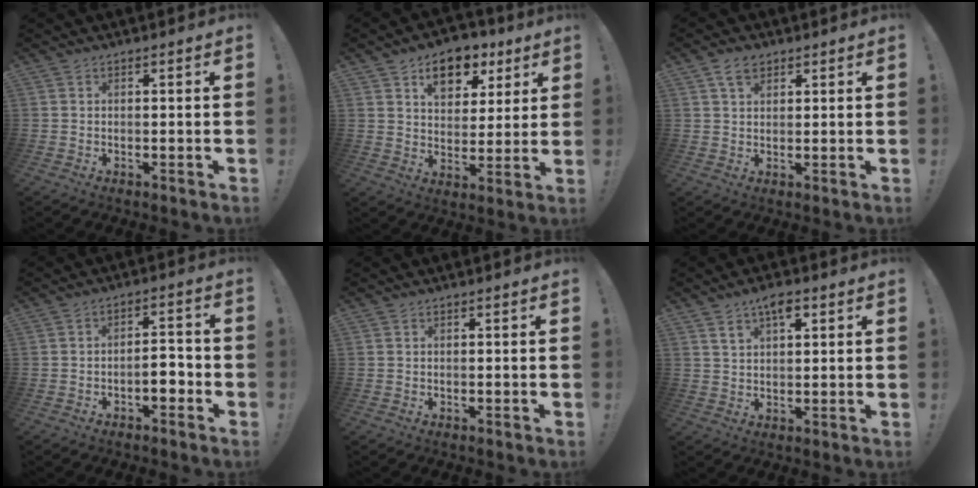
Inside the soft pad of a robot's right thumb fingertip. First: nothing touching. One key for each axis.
{"total": 11.0, "fx": 6.4, "fy": 7.1, "fz": 5.4, "tx": -0.069, "ty": -0.035, "tz": 0.116}
{"total": 4.7, "fx": 2.8, "fy": 2.9, "fz": 2.5, "tx": -0.042, "ty": -0.004, "tz": 0.053}
{"total": 5.5, "fx": -2.6, "fy": 2.4, "fz": 4.3, "tx": -0.066, "ty": 0.011, "tz": -0.045}
{"total": 0.0}
{"total": 6.1, "fx": 3.4, "fy": 3.1, "fz": 4.0, "tx": -0.059, "ty": -0.009, "tz": 0.058}